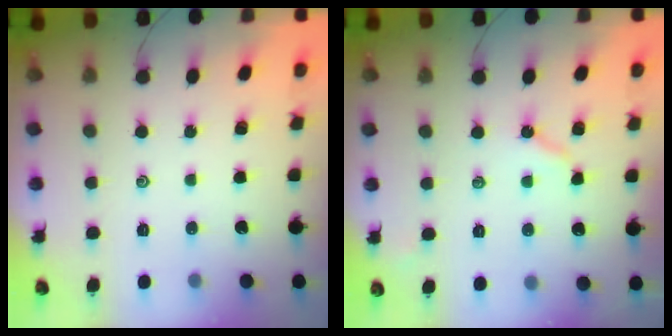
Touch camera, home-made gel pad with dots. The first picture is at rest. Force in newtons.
{"total": 4.3, "press": 4.2, "slide": 0.6}